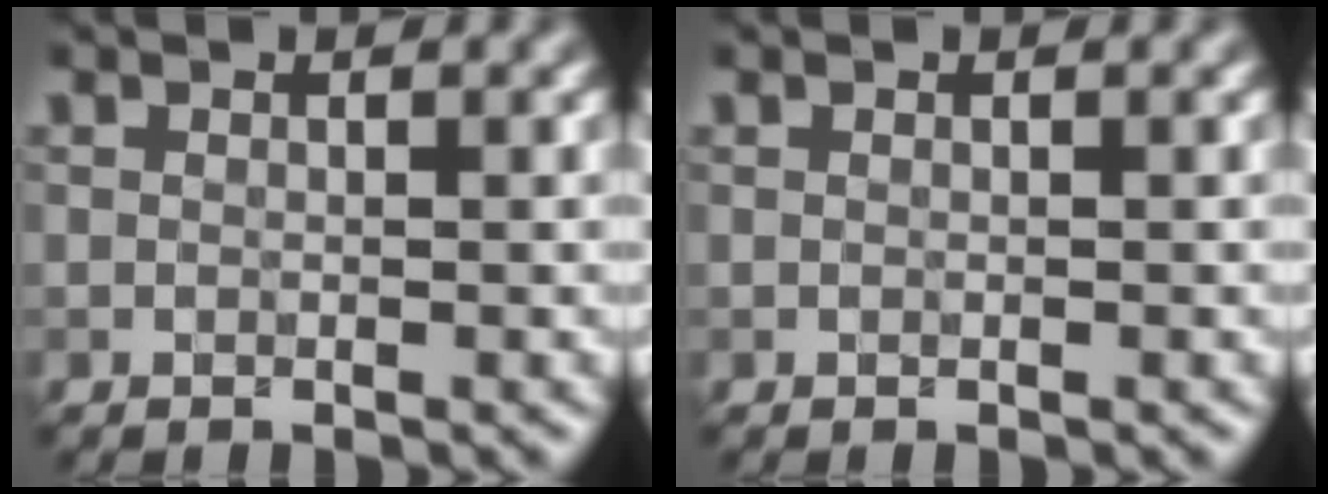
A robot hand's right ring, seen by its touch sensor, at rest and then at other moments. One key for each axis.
{"total": 0.0}